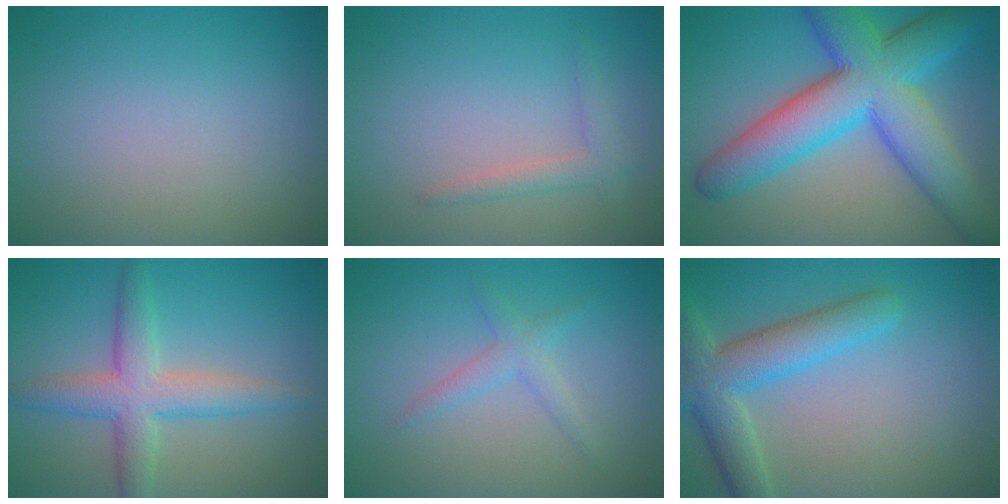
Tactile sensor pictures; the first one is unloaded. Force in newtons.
{"total": 1.6, "press": 1.6, "slide": 0.0}
{"total": 11.8, "press": 11.8, "slide": 0.3}
{"total": 5.0, "press": 5.0, "slide": 0.3}
{"total": 1.8, "press": 1.8, "slide": 0.1}
{"total": 6.0, "press": 6.0, "slide": 0.4}